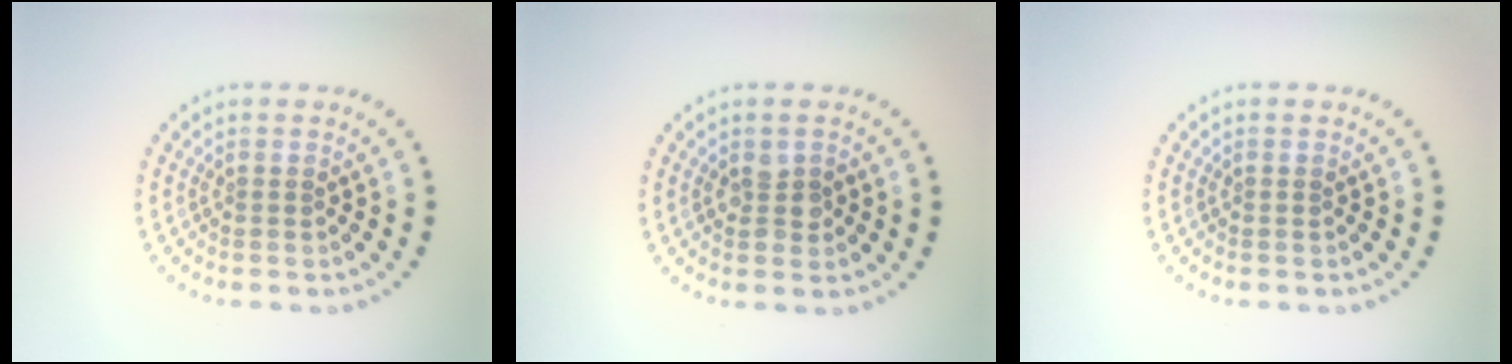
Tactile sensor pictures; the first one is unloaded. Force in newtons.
{"total": 2.0, "press": 1.9, "slide": 0.2}
{"total": 0.0}